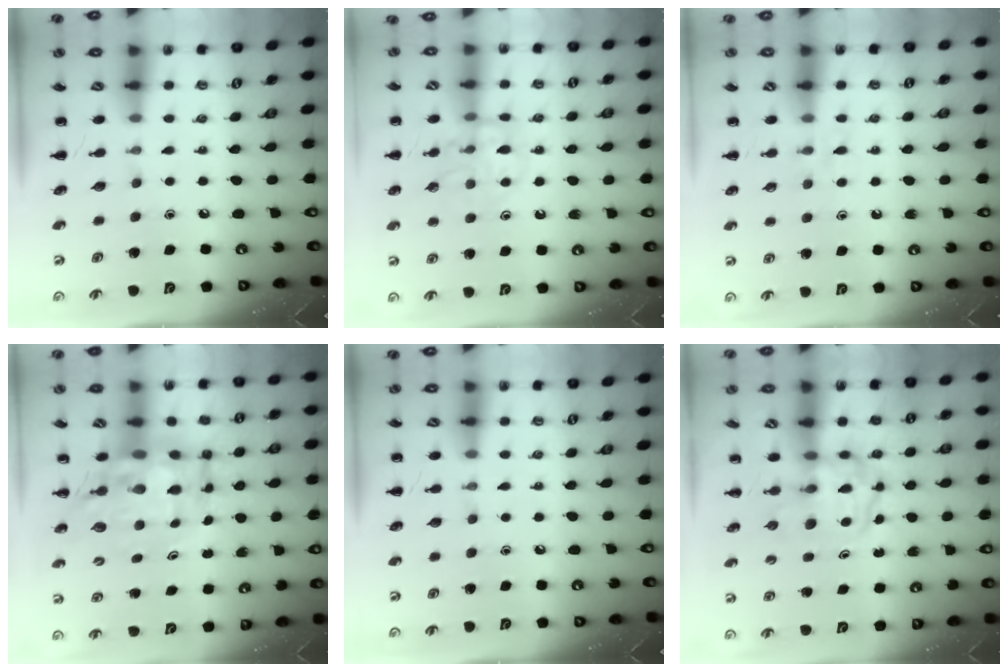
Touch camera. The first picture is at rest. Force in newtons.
{"total": 12.1, "press": 12.1, "slide": 1.3}
{"total": 3.0, "press": 2.7, "slide": 1.2}
{"total": 8.6, "press": 8.1, "slide": 2.7}
{"total": 0.0}
{"total": 4.0, "press": 3.9, "slide": 0.6}